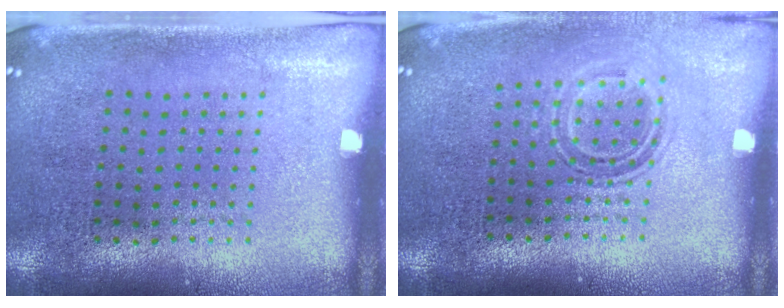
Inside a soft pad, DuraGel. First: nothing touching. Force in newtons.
{"total": 1.5, "press": 1.1, "slide": 1.0}